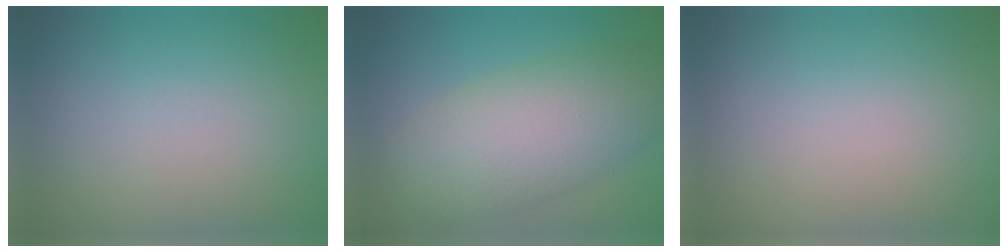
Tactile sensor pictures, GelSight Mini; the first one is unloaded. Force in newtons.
{"total": 8.1, "press": 8.1, "slide": 0.5}
{"total": 0.0}